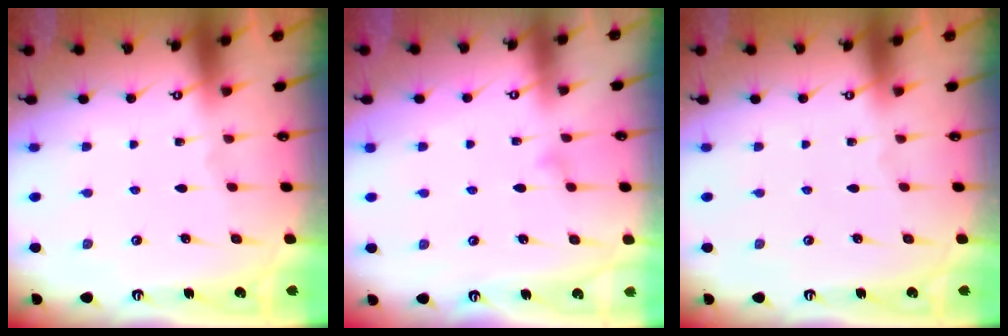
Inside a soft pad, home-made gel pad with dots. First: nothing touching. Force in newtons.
{"total": 4.7, "press": 4.7, "slide": 0.3}
{"total": 0.0}